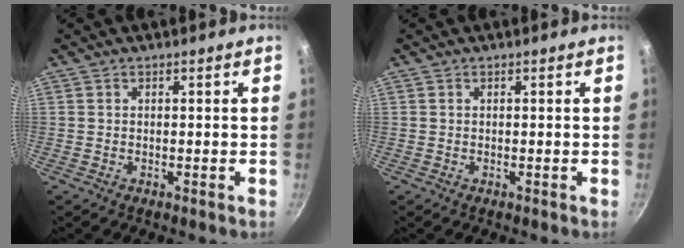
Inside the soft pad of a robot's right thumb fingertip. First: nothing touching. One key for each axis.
{"total": 0.0}